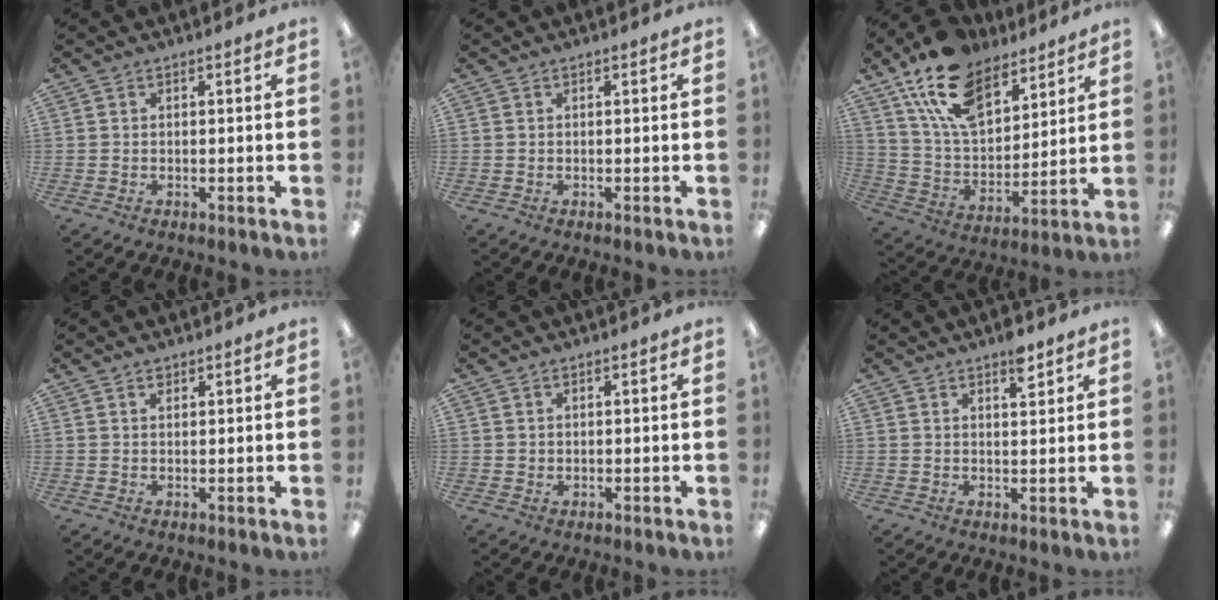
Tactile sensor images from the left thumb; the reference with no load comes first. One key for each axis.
{"total": 0.0}
{"total": 18.0, "fx": 12.0, "fy": 9.5, "fz": 9.5, "tx": -0.186, "ty": -0.049, "tz": 0.222}
{"total": 1.2, "fx": 0.9, "fy": 0.5, "fz": 0.5, "tx": -0.004, "ty": -0.003, "tz": 0.016}
{"total": 0.9, "fx": 0.5, "fy": 0.8, "fz": 0.1, "tx": -0.003, "ty": 0.004, "tz": 0.008}
{"total": 4.3, "fx": 3.1, "fy": 1.4, "fz": 2.7, "tx": -0.029, "ty": -0.018, "tz": 0.047}